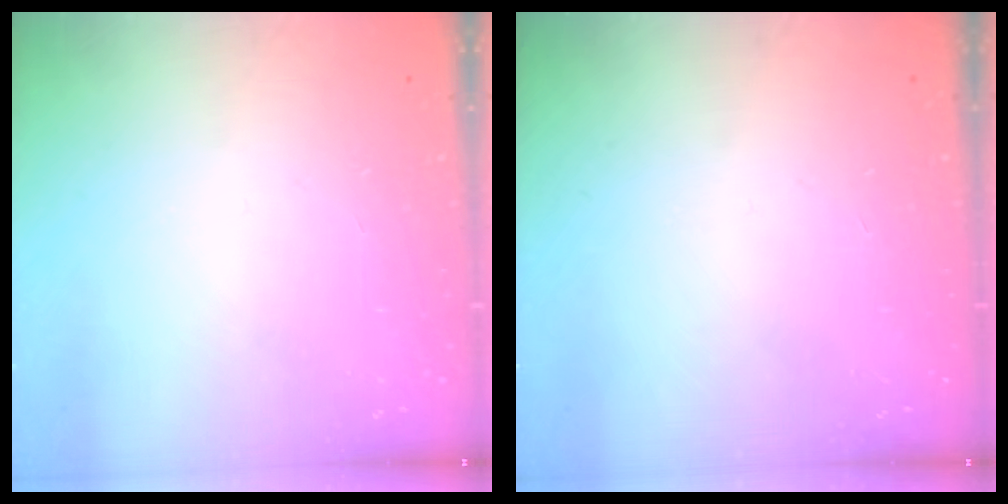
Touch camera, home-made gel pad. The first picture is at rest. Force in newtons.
{"total": 0.0}